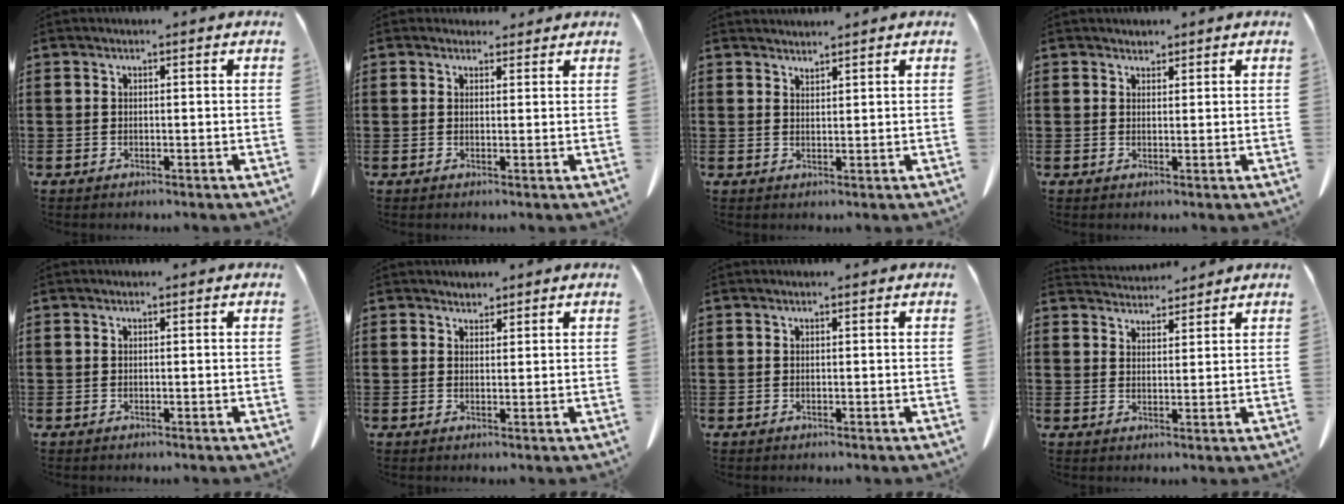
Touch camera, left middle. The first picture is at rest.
{"total": 1.7, "force": [1.5, 0.9, 0.2], "torque": [0.000, 0.003, 0.026]}
{"total": 1.6, "force": [1.6, 0.0, -0.1], "torque": [-0.002, 0.001, 0.032]}
{"total": 1.4, "force": [1.3, 0.5, 0.0], "torque": [-0.004, 0.002, 0.025]}
{"total": 0.0}
{"total": 1.7, "force": [1.6, 0.6, -0.1], "torque": [-0.003, 0.003, 0.032]}
{"total": 0.0}
{"total": 4.0, "force": [3.9, 0.7, 0.4], "torque": [-0.017, -0.013, 0.075]}